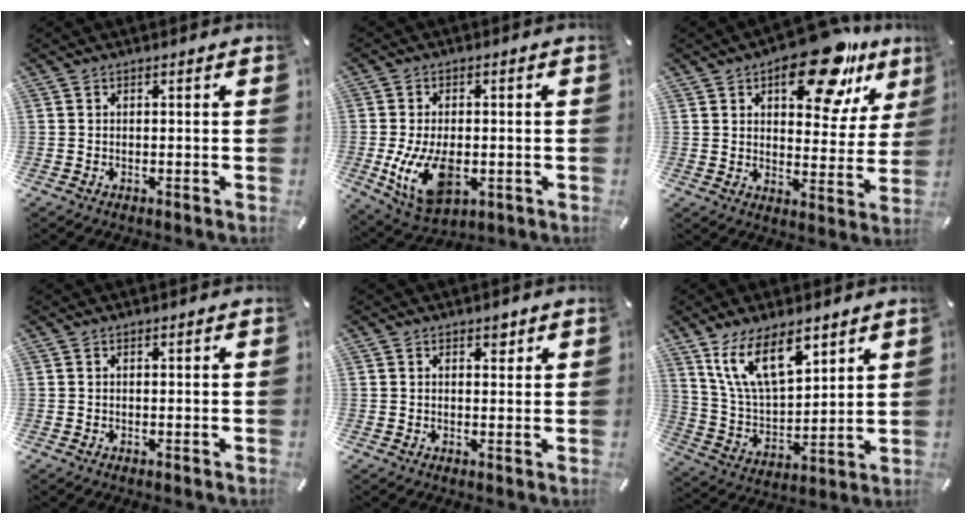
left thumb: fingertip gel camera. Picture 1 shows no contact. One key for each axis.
{"total": 12.0, "fx": -2.2, "fy": 7.4, "fz": 9.3, "tx": -0.198, "ty": -0.008, "tz": -0.034}
{"total": 19.1, "fx": 11.4, "fy": 9.3, "fz": 12.1, "tx": -0.149, "ty": -0.063, "tz": 0.182}
{"total": 0.0}
{"total": 1.8, "fx": 1.1, "fy": 1.2, "fz": 0.7, "tx": 0.000, "ty": -0.003, "tz": 0.016}
{"total": 14.7, "fx": 9.6, "fy": 6.9, "fz": 8.8, "tx": -0.194, "ty": -0.041, "tz": 0.172}